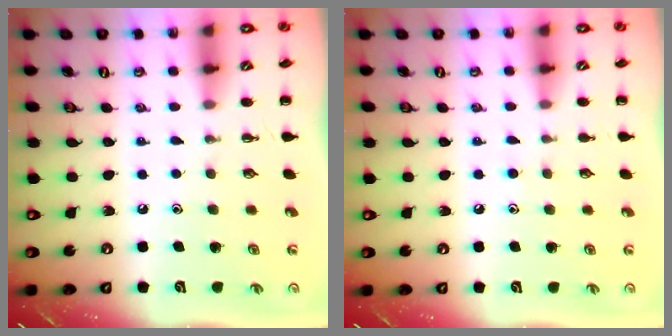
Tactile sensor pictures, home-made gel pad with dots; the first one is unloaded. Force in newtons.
{"total": 4.7, "press": 4.3, "slide": 1.8}